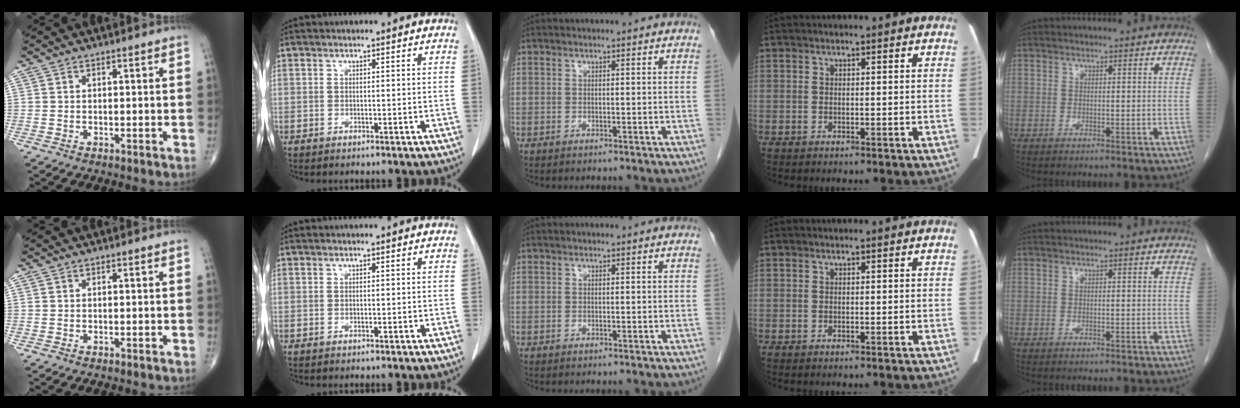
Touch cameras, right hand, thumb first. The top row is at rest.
{}